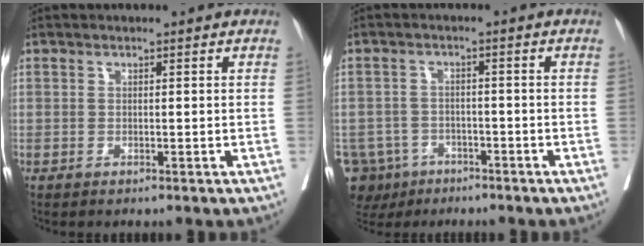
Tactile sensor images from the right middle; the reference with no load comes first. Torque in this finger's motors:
{"motor_torque": [1.14, -1.00, 1.05, 0.21]}